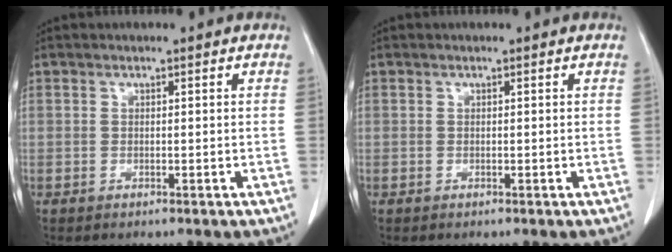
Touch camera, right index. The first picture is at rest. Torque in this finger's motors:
{"motor_torque": [0.00, 0.00, 0.00, 0.00]}